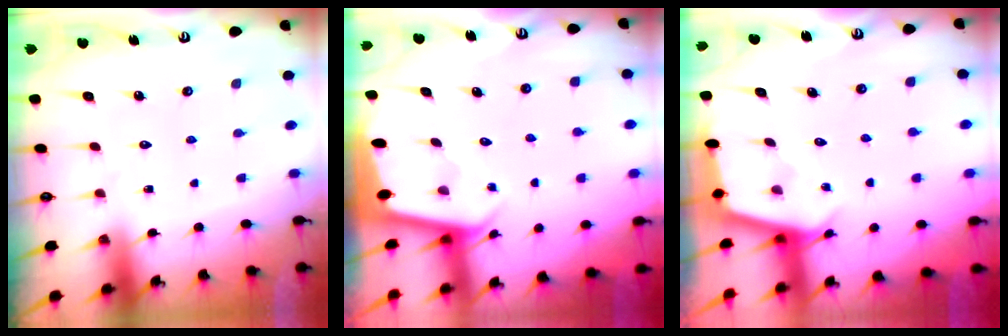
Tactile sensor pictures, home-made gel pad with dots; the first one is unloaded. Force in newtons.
{"total": 1.8, "press": 1.8, "slide": 0.1}
{"total": 3.0, "press": 3.0, "slide": 0.3}